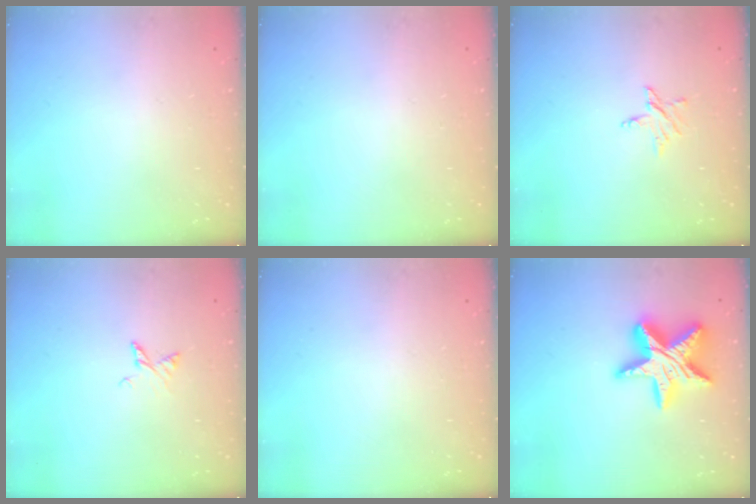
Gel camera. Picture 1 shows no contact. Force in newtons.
{"total": 0.0}
{"total": 3.9, "press": 3.9, "slide": 0.3}
{"total": 3.5, "press": 3.5, "slide": 0.3}
{"total": 0.0}
{"total": 18.1, "press": 18.1, "slide": 1.3}